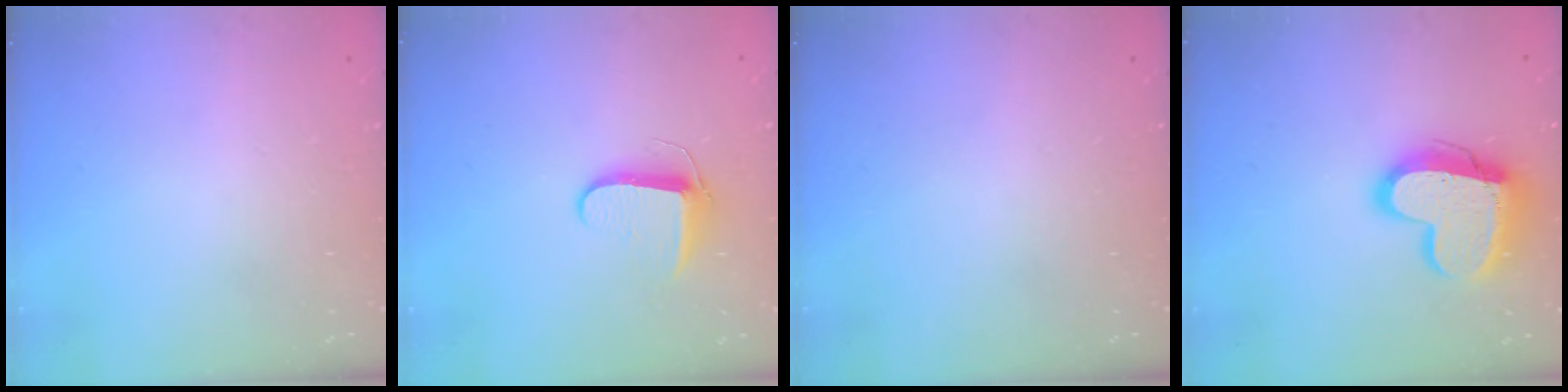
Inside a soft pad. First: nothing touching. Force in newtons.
{"total": 8.1, "press": 8.1, "slide": 0.9}
{"total": 0.0}
{"total": 16.7, "press": 16.7, "slide": 1.1}